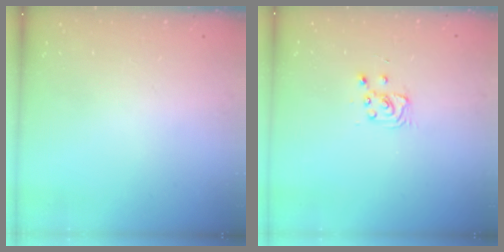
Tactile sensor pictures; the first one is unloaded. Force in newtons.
{"total": 3.6, "press": 3.6, "slide": 0.4}